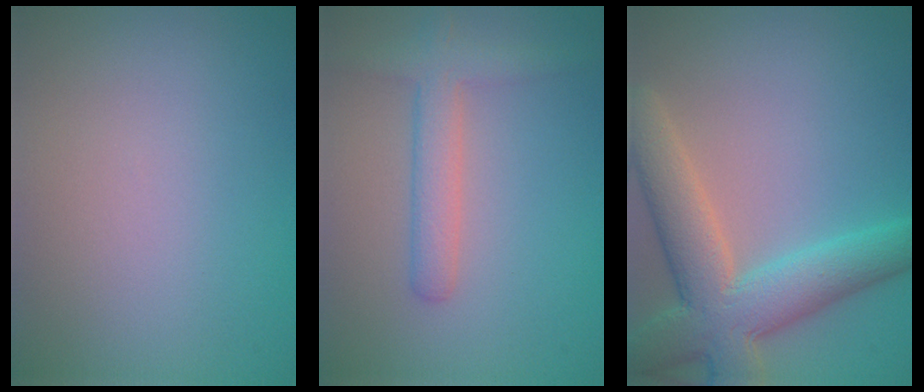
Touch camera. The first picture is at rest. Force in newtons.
{"total": 3.0, "press": 3.0, "slide": 0.2}
{"total": 8.0, "press": 8.0, "slide": 0.3}